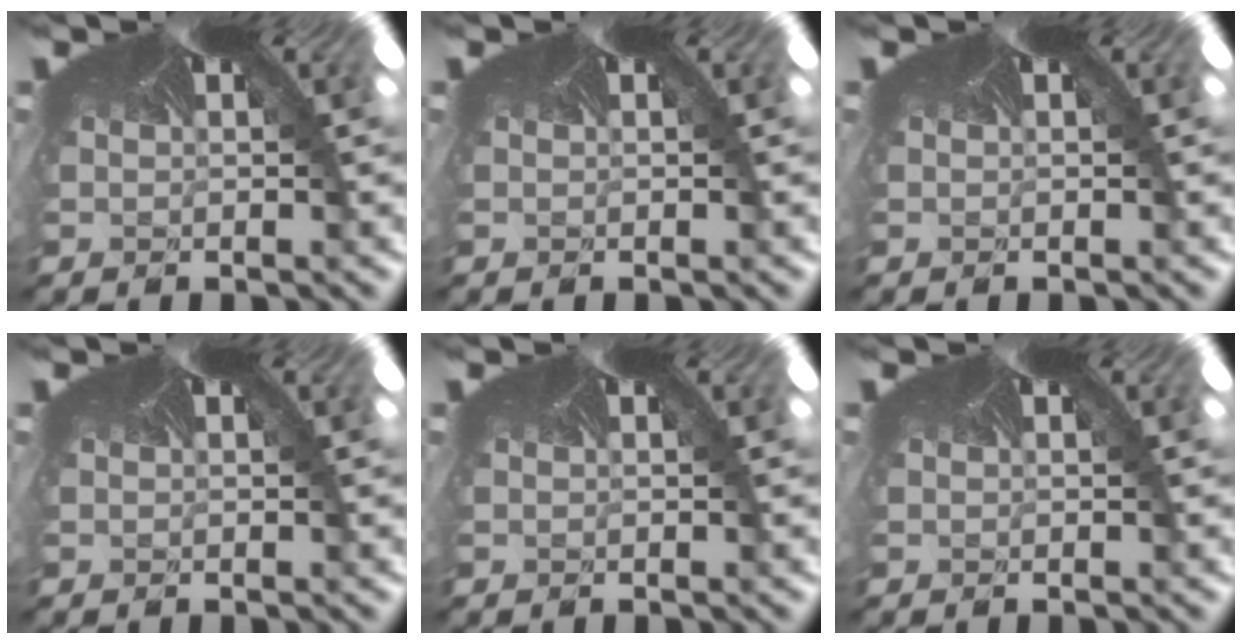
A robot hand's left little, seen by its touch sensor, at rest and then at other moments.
{"total": 0.0}
{"total": 0.0}
{"total": 0.0}
{"total": 0.0}
{"total": 0.0}